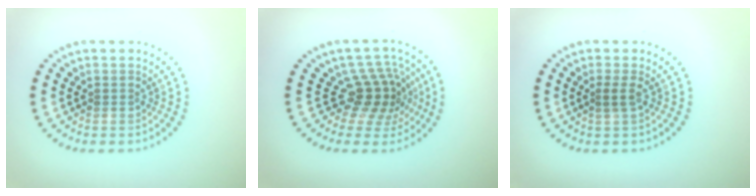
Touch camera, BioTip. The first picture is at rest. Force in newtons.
{"total": 4.0, "press": 3.0, "slide": 2.7}
{"total": 1.2, "press": 0.9, "slide": 0.8}